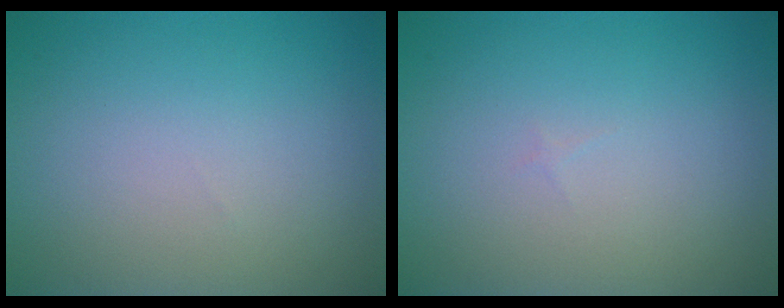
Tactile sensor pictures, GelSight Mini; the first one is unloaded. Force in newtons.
{"total": 0.0}